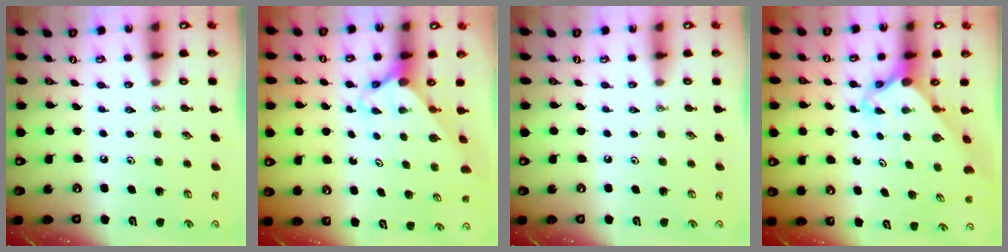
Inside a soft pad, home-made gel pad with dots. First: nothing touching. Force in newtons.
{"total": 3.8, "press": 3.8, "slide": 0.2}
{"total": 0.0}
{"total": 2.7, "press": 2.7, "slide": 0.2}